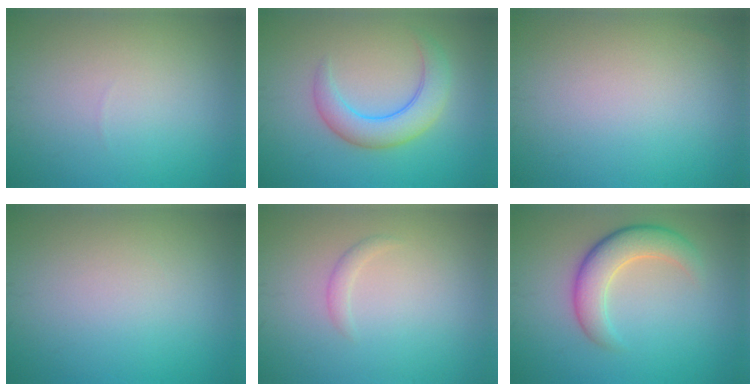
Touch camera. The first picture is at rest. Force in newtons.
{"total": 4.3, "press": 4.3, "slide": 0.3}
{"total": 0.0}
{"total": 0.0}
{"total": 0.9, "press": 0.9, "slide": 0.1}
{"total": 4.8, "press": 4.8, "slide": 0.4}